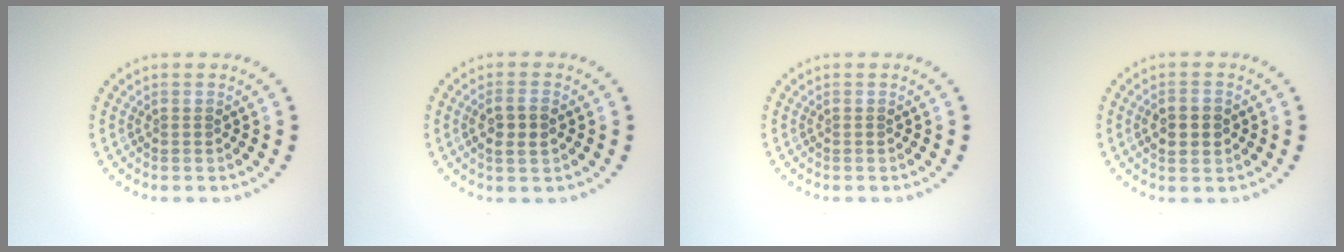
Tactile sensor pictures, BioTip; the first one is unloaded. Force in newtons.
{"total": 2.4, "press": 2.3, "slide": 0.6}
{"total": 0.0}
{"total": 3.2, "press": 3.2, "slide": 0.2}